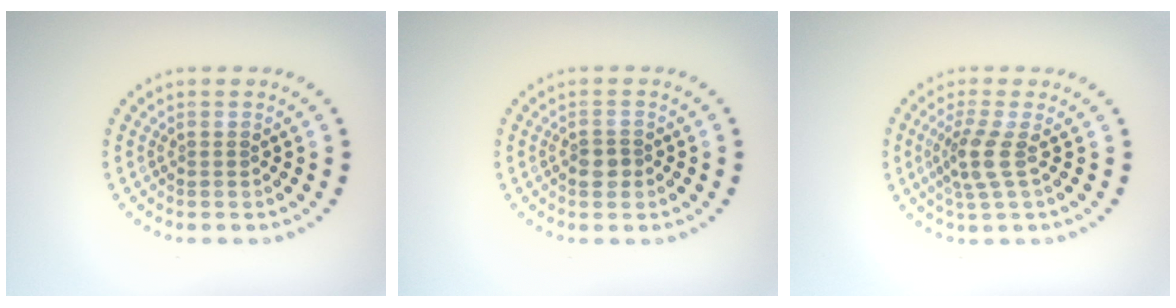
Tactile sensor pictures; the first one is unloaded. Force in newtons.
{"total": 1.7, "press": 1.6, "slide": 0.6}
{"total": 2.7, "press": 2.1, "slide": 1.8}